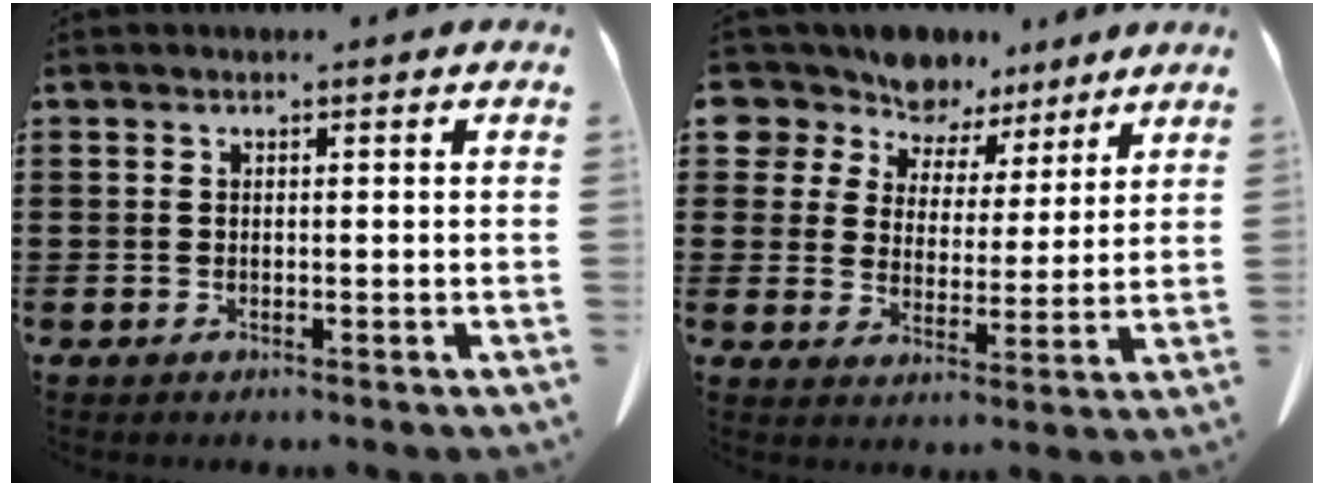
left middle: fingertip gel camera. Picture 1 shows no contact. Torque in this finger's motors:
{"motor_torque": [1.86, 0.27, 0.16, 0.04]}